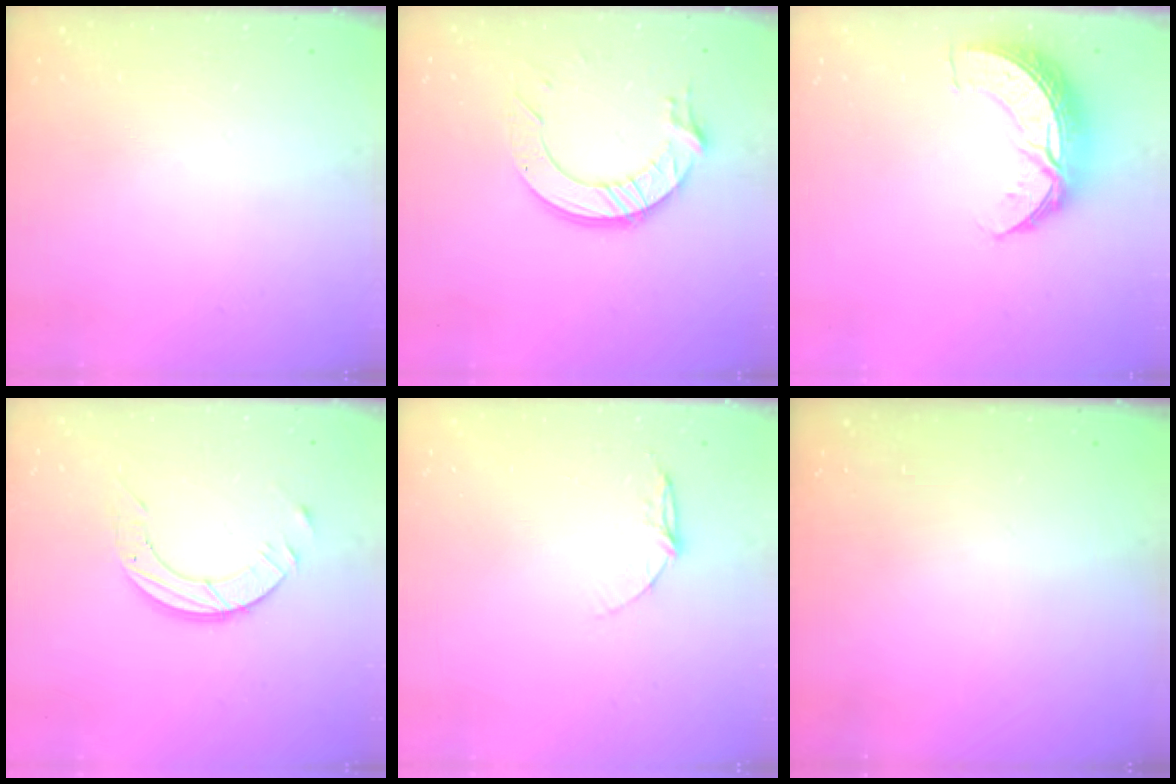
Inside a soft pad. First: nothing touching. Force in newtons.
{"total": 11.8, "press": 11.8, "slide": 1.1}
{"total": 10.3, "press": 10.2, "slide": 0.7}
{"total": 9.0, "press": 9.0, "slide": 0.8}
{"total": 5.4, "press": 5.4, "slide": 0.5}
{"total": 0.0}